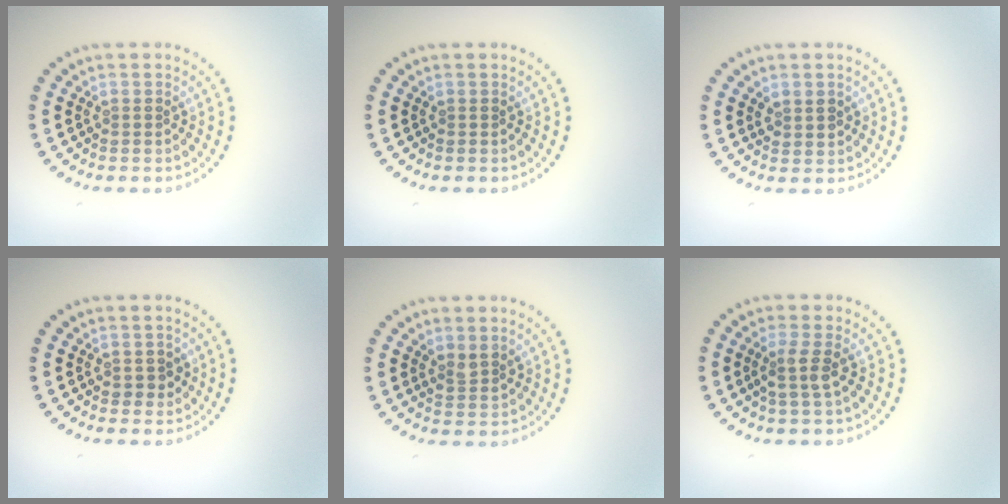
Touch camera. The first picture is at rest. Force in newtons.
{"total": 0.0}
{"total": 1.7, "press": 1.6, "slide": 0.6}
{"total": 1.1, "press": 1.0, "slide": 0.3}
{"total": 1.4, "press": 1.1, "slide": 0.8}
{"total": 1.9, "press": 1.5, "slide": 1.1}